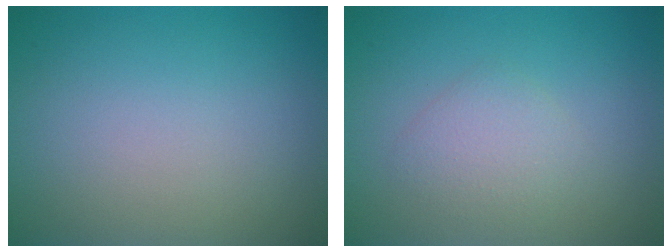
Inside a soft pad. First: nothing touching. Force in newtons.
{"total": 2.1, "press": 2.1, "slide": 0.1}